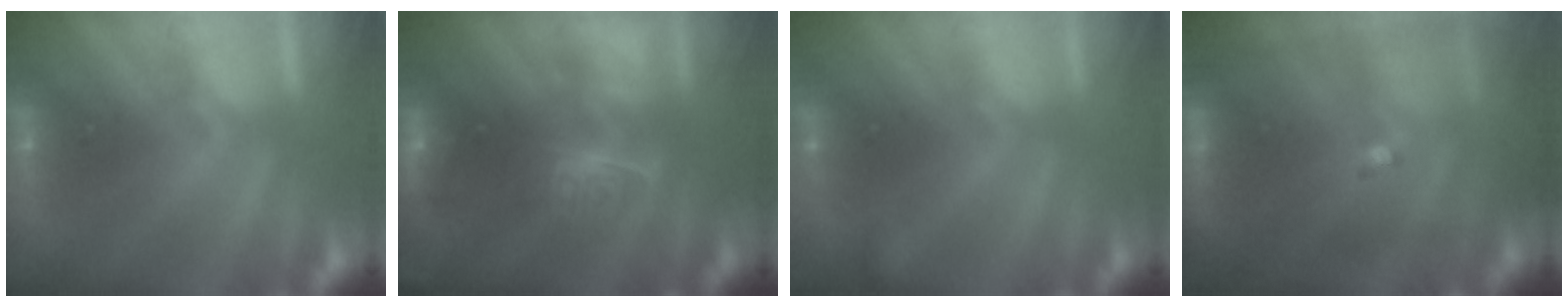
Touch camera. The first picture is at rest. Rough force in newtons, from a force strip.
{"total": 2.6}
{"total": 2.6}
{"total": 9.2}